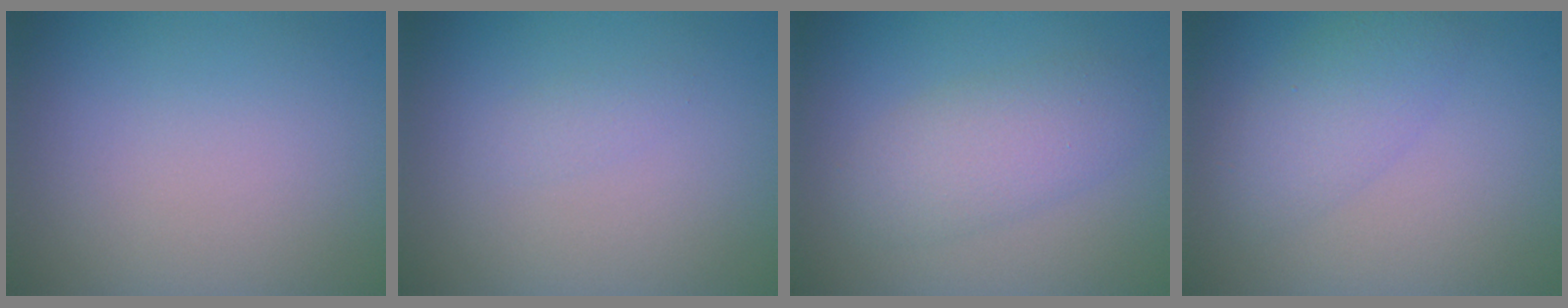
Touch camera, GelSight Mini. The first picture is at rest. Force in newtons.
{"total": 0.9, "press": 0.9, "slide": 0.0}
{"total": 4.0, "press": 4.0, "slide": 0.1}
{"total": 3.5, "press": 3.4, "slide": 0.1}